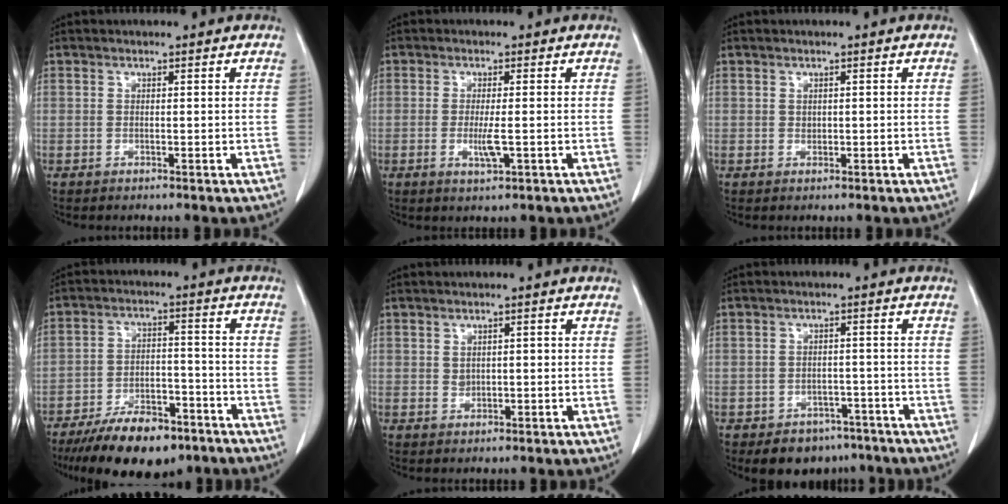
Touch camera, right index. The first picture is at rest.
{"total": 3.1, "force": [-0.7, 0.4, 3.0], "torque": [-0.061, -0.007, -0.011]}
{"total": 0.5, "force": [0.1, 0.4, 0.2], "torque": [-0.002, 0.000, 0.003]}
{"total": 13.5, "force": [-9.9, 5.2, 7.6], "torque": [-0.118, 0.002, -0.163]}
{"total": 1.8, "force": [0.2, 1.3, 1.2], "torque": [-0.021, 0.006, 0.009]}
{"total": 6.9, "force": [-5.0, 4.4, 1.7], "torque": [-0.011, 0.012, -0.067]}